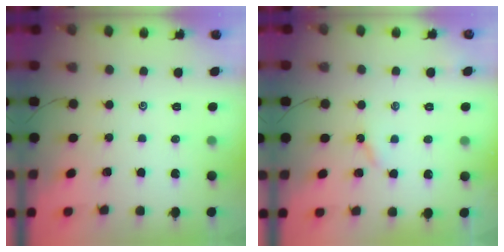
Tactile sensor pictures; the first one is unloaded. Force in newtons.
{"total": 2.6, "press": 2.6, "slide": 0.3}